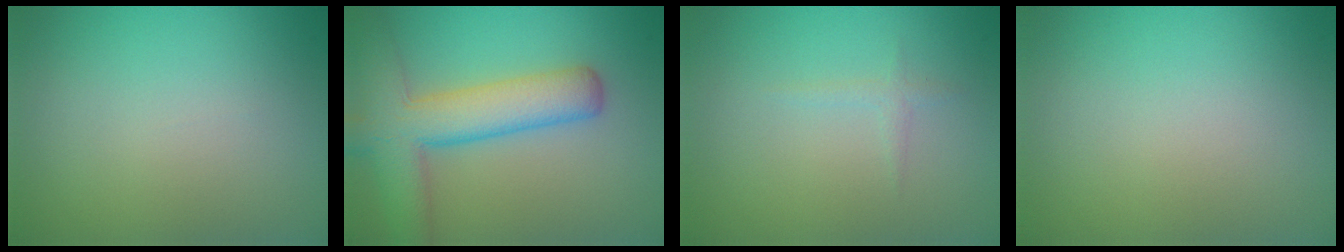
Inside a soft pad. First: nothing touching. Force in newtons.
{"total": 7.6, "press": 7.6, "slide": 0.4}
{"total": 0.7, "press": 0.7, "slide": 0.0}
{"total": 0.0}